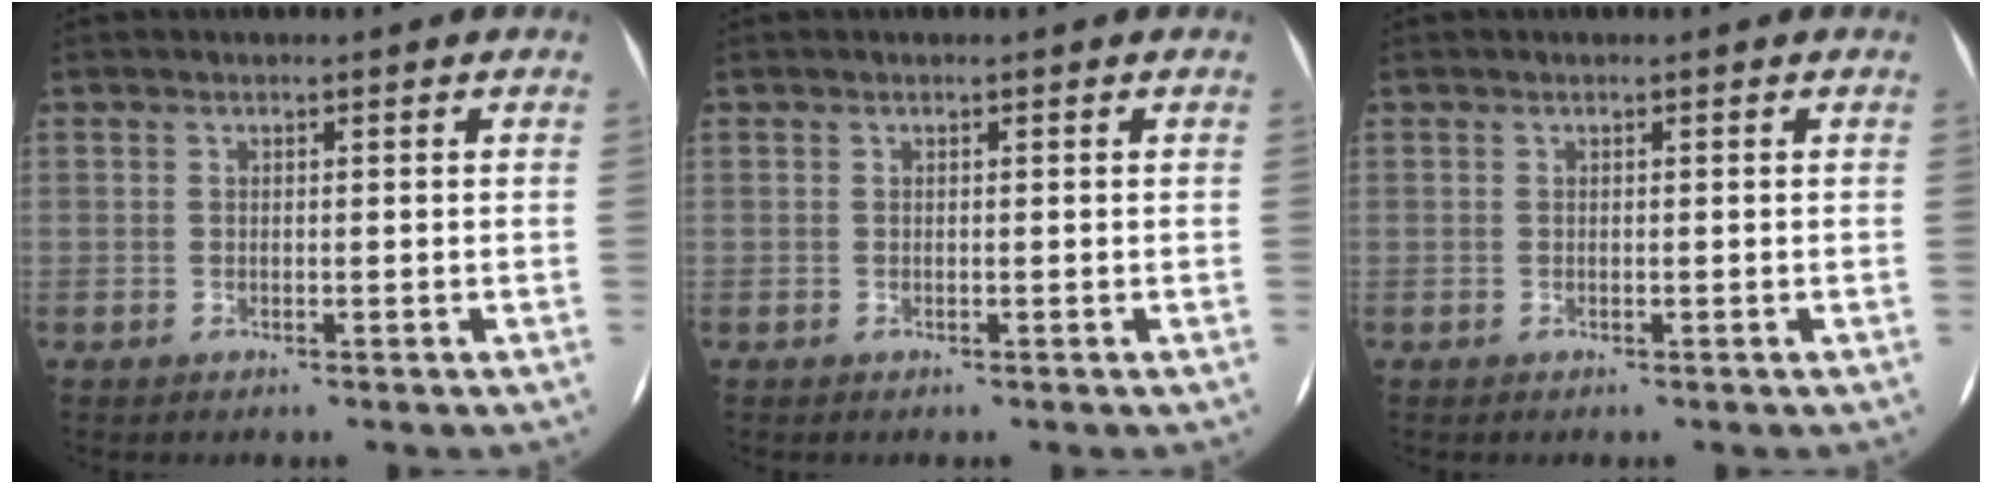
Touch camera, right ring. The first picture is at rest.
{"total": 0.0}
{"total": 0.0}